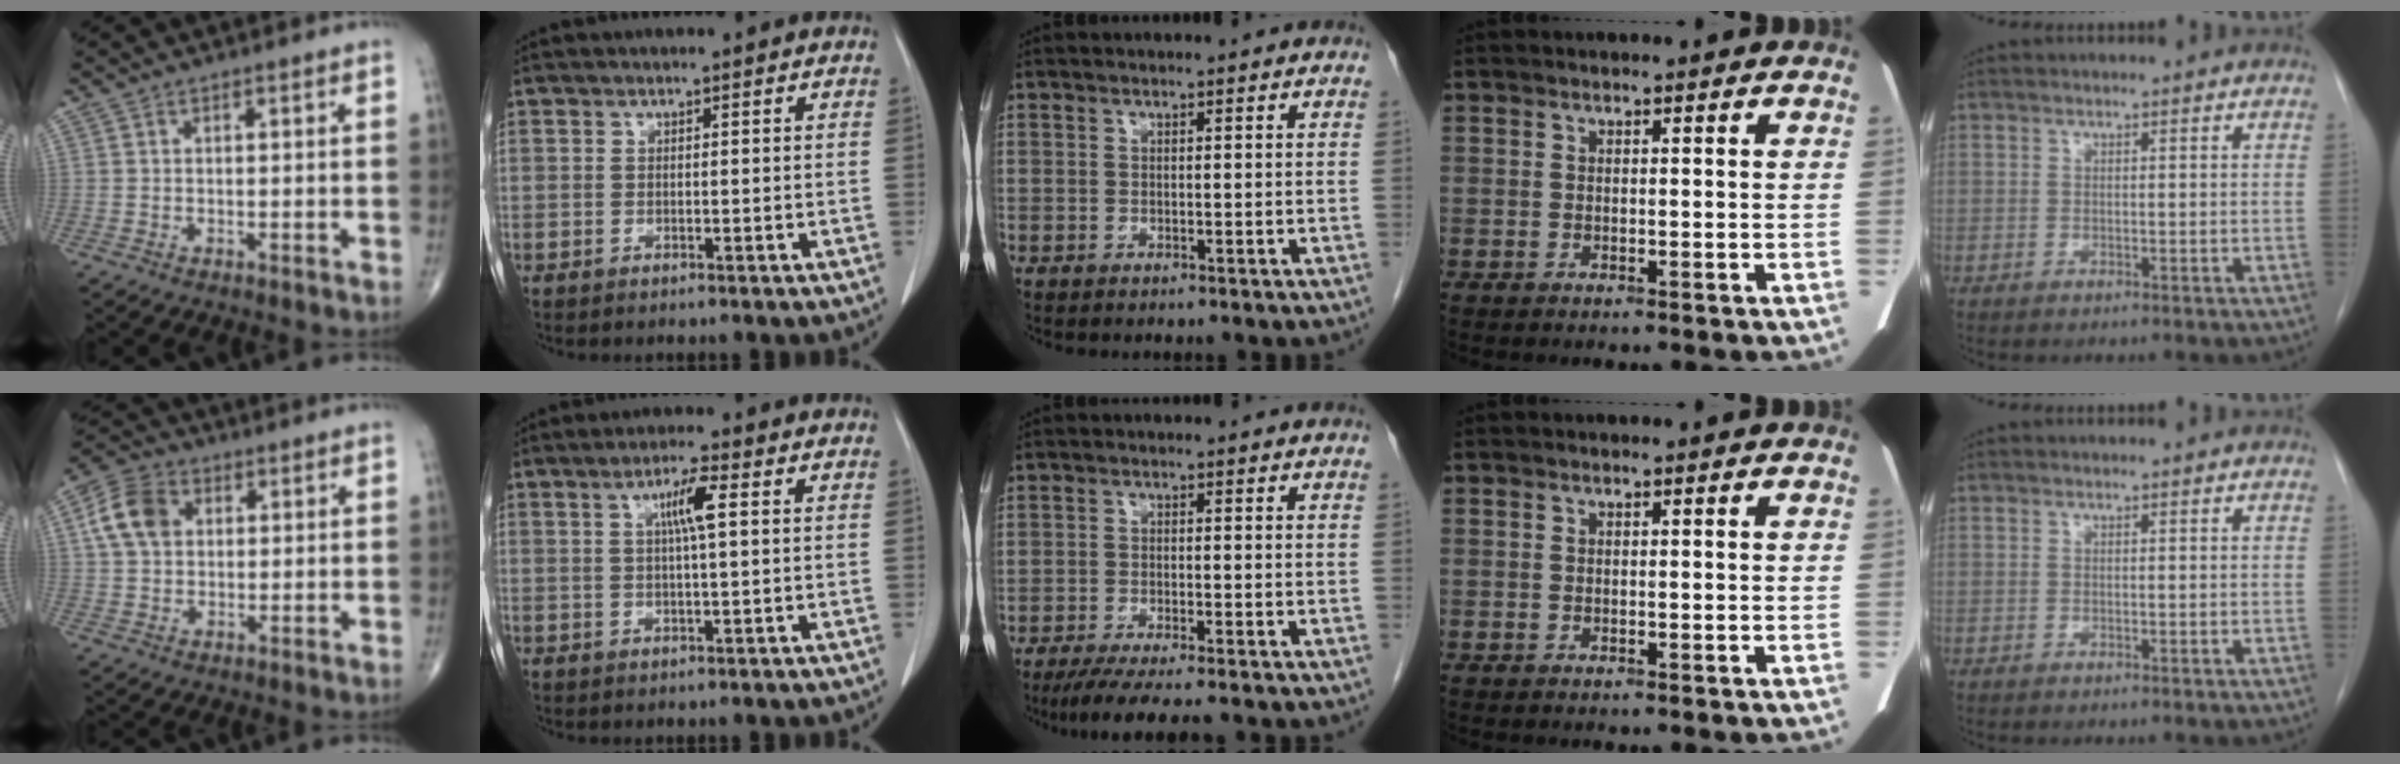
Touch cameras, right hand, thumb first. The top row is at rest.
{"thumb": {"total": 8.6, "force": [1.9, 6.4, 5.4], "torque": [-0.095, 0.011, 0.029]}, "index": {"total": 4.6, "force": [1.3, 0.3, 4.4], "torque": [-0.080, 0.004, 0.021]}, "middle": {"total": 8.0, "force": [-6.7, -0.1, 4.4], "torque": [-0.062, -0.022, -0.104]}}